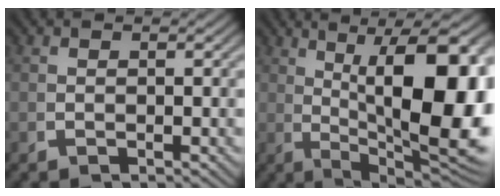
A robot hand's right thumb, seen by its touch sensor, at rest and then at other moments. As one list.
[{"total": 15.9, "force": [0.7, 7.6, 14.0], "torque": [-0.199, -0.039, 0.041]}]